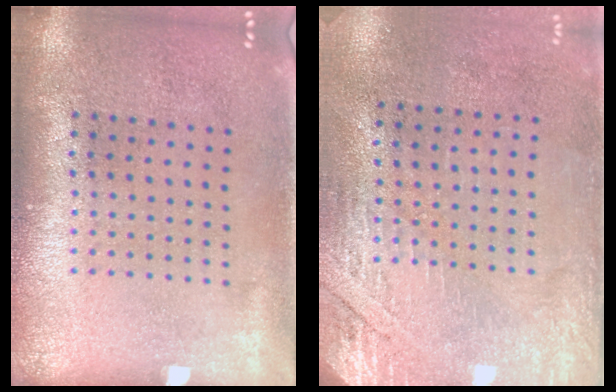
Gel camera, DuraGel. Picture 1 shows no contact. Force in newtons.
{"total": 2.8, "press": 2.4, "slide": 1.4}